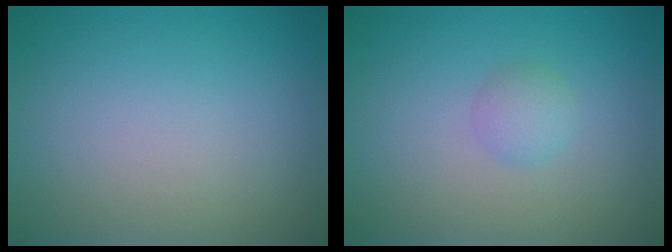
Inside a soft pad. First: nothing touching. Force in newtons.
{"total": 1.3, "press": 1.3, "slide": 0.1}